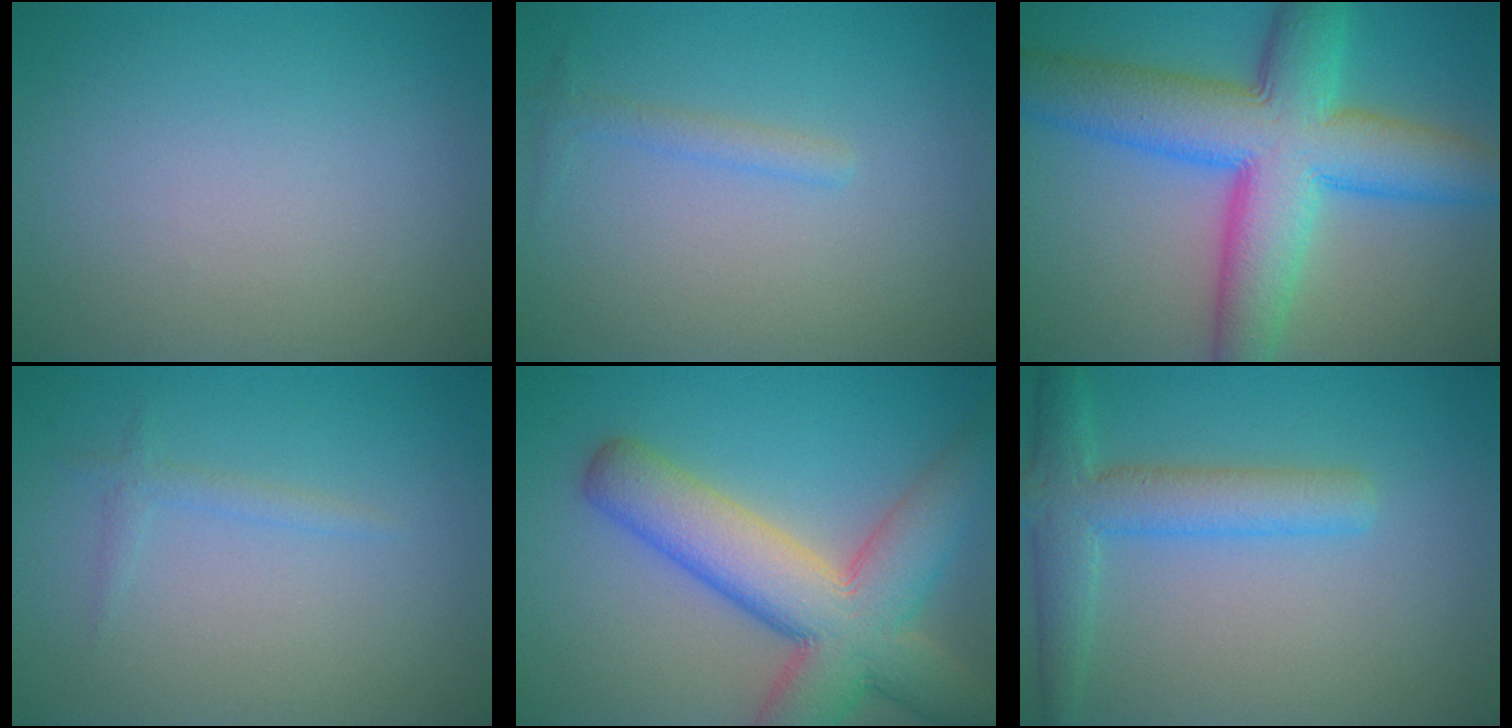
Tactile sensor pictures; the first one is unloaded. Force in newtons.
{"total": 1.2, "press": 1.2, "slide": 0.0}
{"total": 11.6, "press": 11.6, "slide": 0.1}
{"total": 1.0, "press": 1.0, "slide": 0.1}
{"total": 10.5, "press": 10.4, "slide": 0.9}
{"total": 4.6, "press": 4.6, "slide": 0.2}